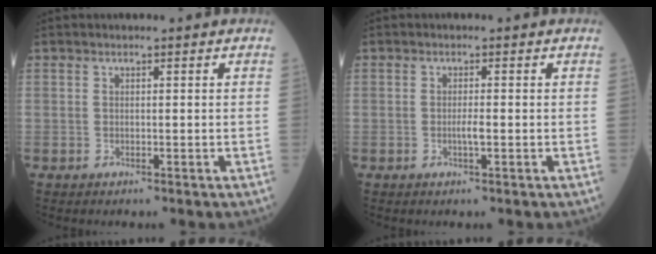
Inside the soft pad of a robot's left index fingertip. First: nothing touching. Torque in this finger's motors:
{"motor_torque": [0.24, 0.01, 0.03, 0.04]}